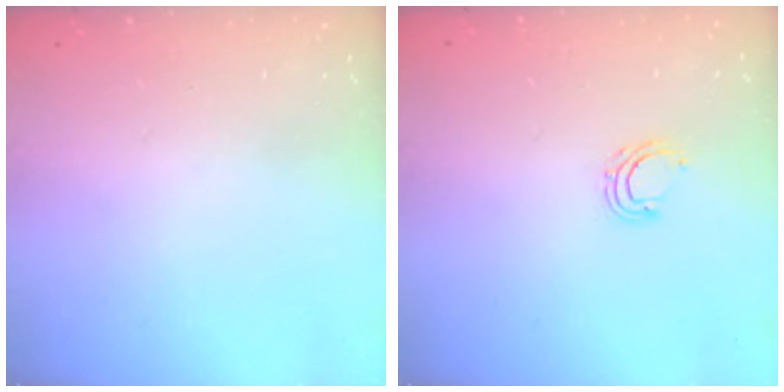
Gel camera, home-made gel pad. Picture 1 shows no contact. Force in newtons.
{"total": 5.7, "press": 5.7, "slide": 0.6}